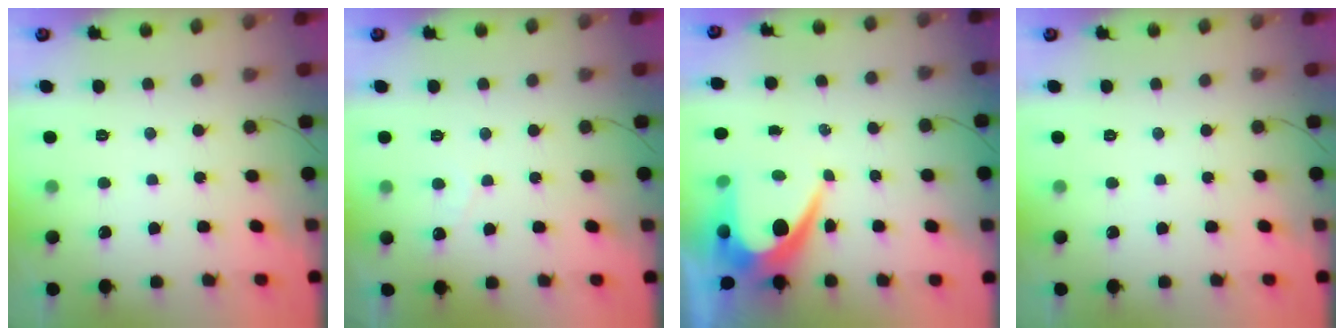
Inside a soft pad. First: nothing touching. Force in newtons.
{"total": 2.2, "press": 2.2, "slide": 0.0}
{"total": 8.8, "press": 8.8, "slide": 0.6}
{"total": 0.0}